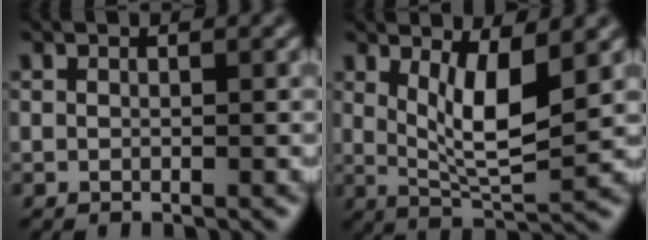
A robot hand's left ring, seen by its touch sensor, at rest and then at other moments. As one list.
[{"total": 5.5, "force": [1.8, 1.6, 4.9], "torque": [-0.090, -0.015, 0.039]}]